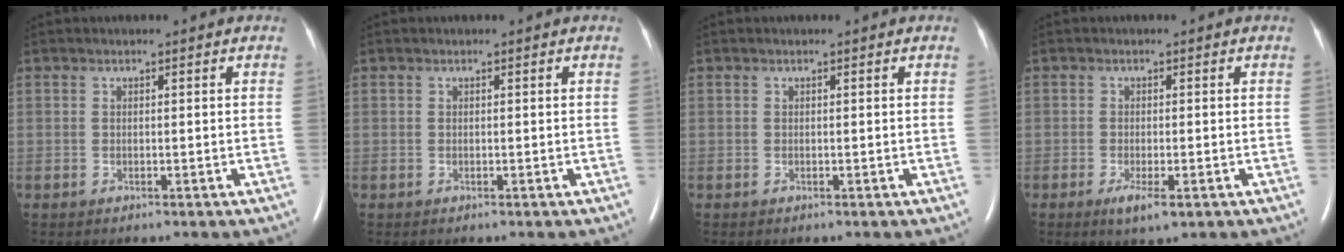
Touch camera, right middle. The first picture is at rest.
{"total": 0.0}
{"total": 0.0}
{"total": 3.2, "force": [-1.6, 0.7, 2.7], "torque": [-0.050, -0.006, -0.023]}